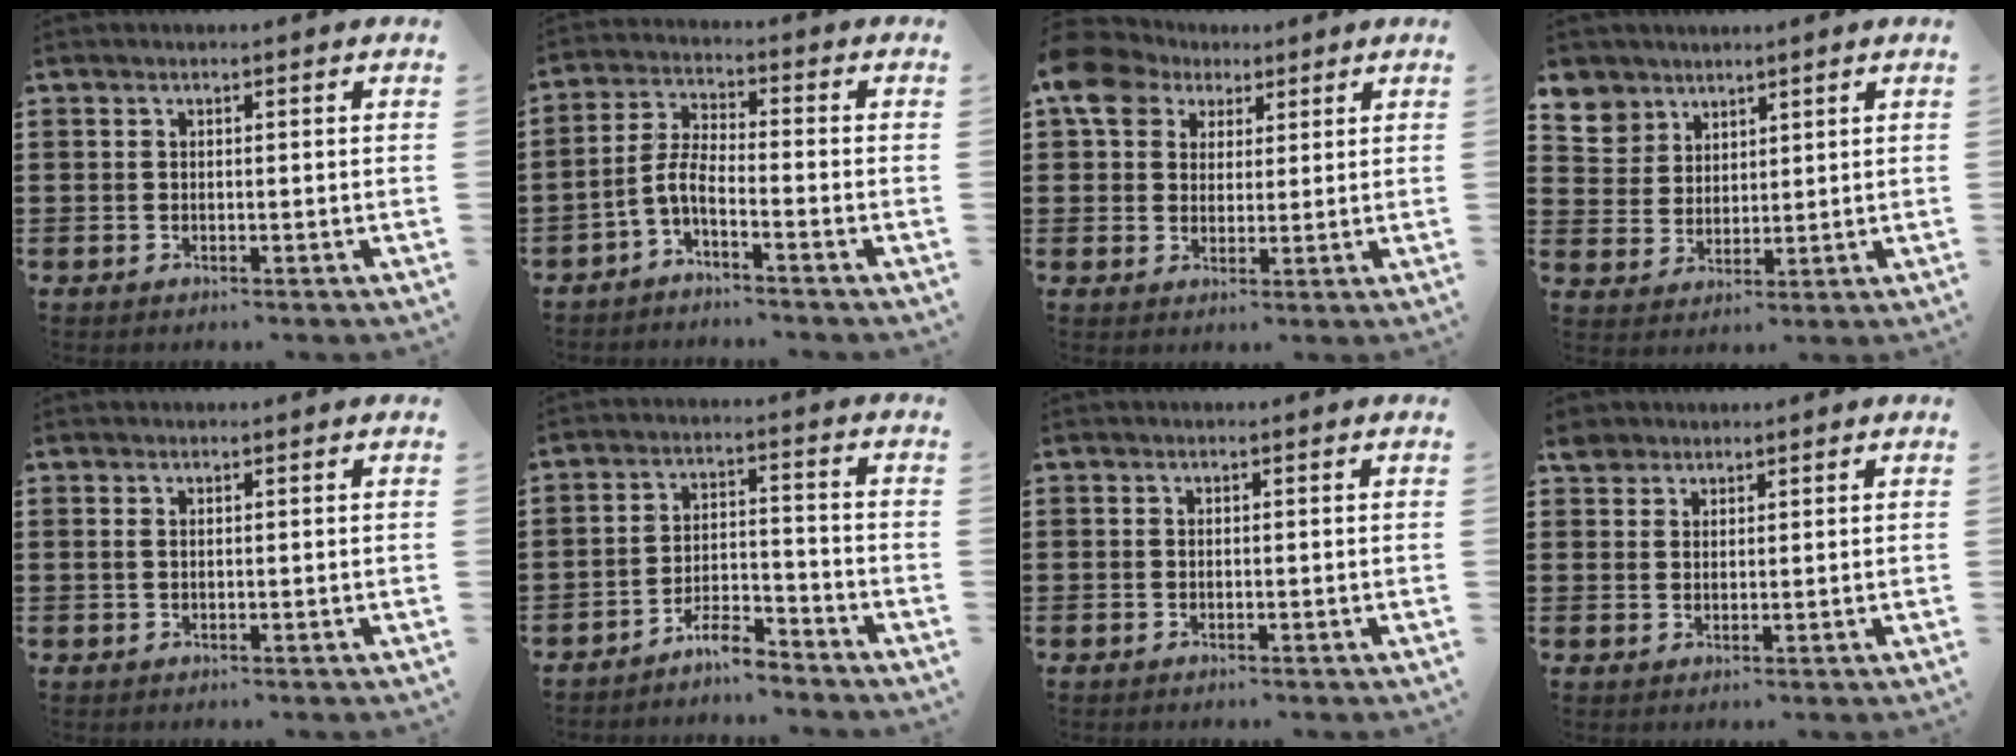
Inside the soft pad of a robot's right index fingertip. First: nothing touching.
{"total": 4.3, "force": [-3.1, 0.7, 2.9], "torque": [-0.077, -0.006, -0.068]}
{"total": 8.1, "force": [4.4, 6.4, 2.6], "torque": [-0.077, -0.002, 0.081]}
{"total": 5.8, "force": [4.1, 4.1, 0.1], "torque": [-0.034, -0.001, 0.080]}
{"total": 0.6, "force": [0.3, 0.3, 0.5], "torque": [-0.012, 0.004, 0.004]}
{"total": 5.0, "force": [-4.7, 0.9, 1.7], "torque": [-0.038, 0.010, -0.093]}
{"total": 0.0}
{"total": 3.0, "force": [2.4, 1.8, 0.4], "torque": [-0.018, 0.012, 0.046]}